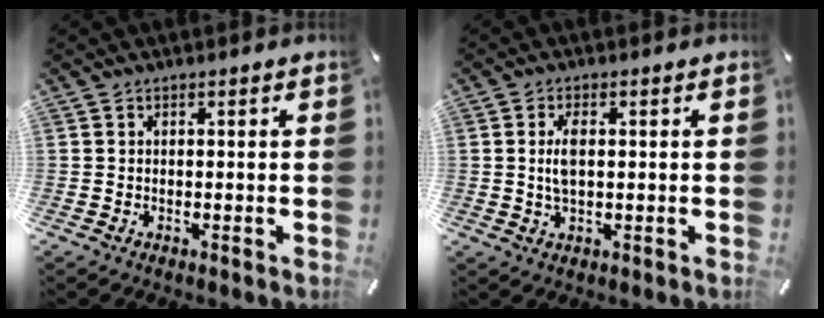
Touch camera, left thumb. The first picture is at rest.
{"total": 4.0, "force": [0.4, 1.6, 3.7], "torque": [-0.090, -0.001, -0.001]}